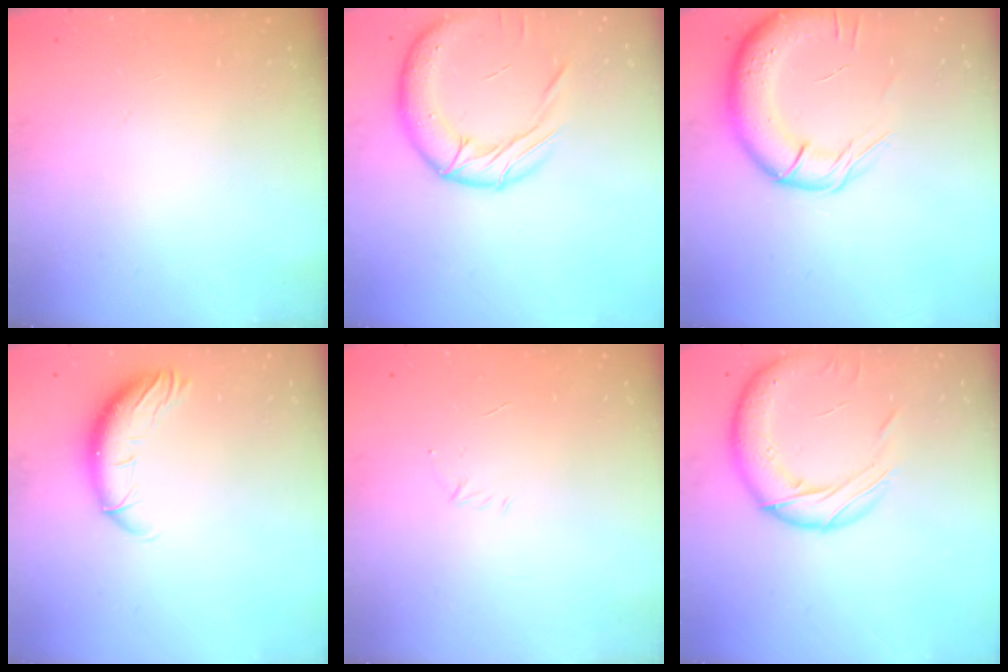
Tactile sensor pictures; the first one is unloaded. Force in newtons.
{"total": 18.1, "press": 17.9, "slide": 2.6}
{"total": 15.4, "press": 14.9, "slide": 4.0}
{"total": 10.5, "press": 10.4, "slide": 1.7}
{"total": 2.9, "press": 2.8, "slide": 0.7}
{"total": 17.5, "press": 17.1, "slide": 3.9}